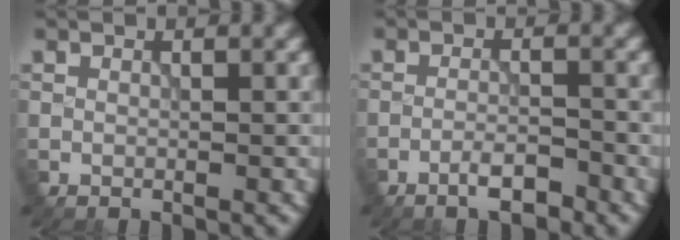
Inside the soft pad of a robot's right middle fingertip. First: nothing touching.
{"total": 2.5, "force": [-1.9, 0.4, 1.6], "torque": [-0.025, 0.006, -0.038]}